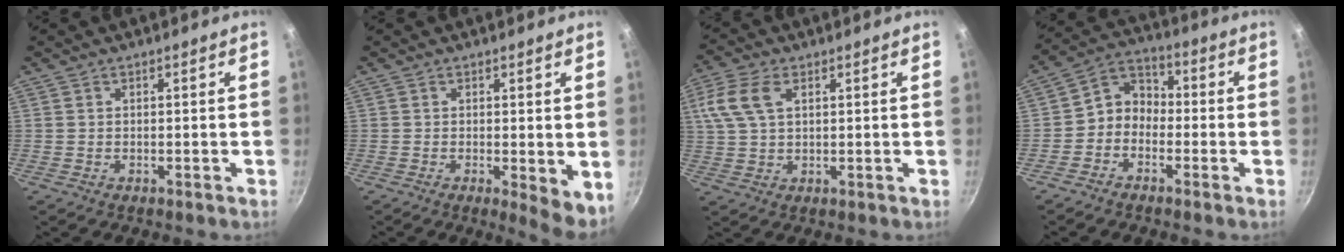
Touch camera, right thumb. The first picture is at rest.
{"total": 5.5, "force": [-0.4, 1.9, 5.1], "torque": [-0.059, -0.009, -0.003]}
{"total": 8.2, "force": [2.8, 4.8, 6.1], "torque": [-0.129, 0.011, 0.050]}
{"total": 6.4, "force": [-2.2, 5.1, 3.1], "torque": [-0.028, 0.041, -0.064]}